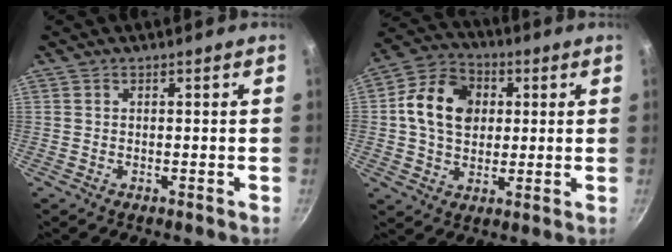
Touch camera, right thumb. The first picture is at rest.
{"total": 13.5, "force": [2.2, 10.5, 8.2], "torque": [-0.122, 0.013, 0.025]}